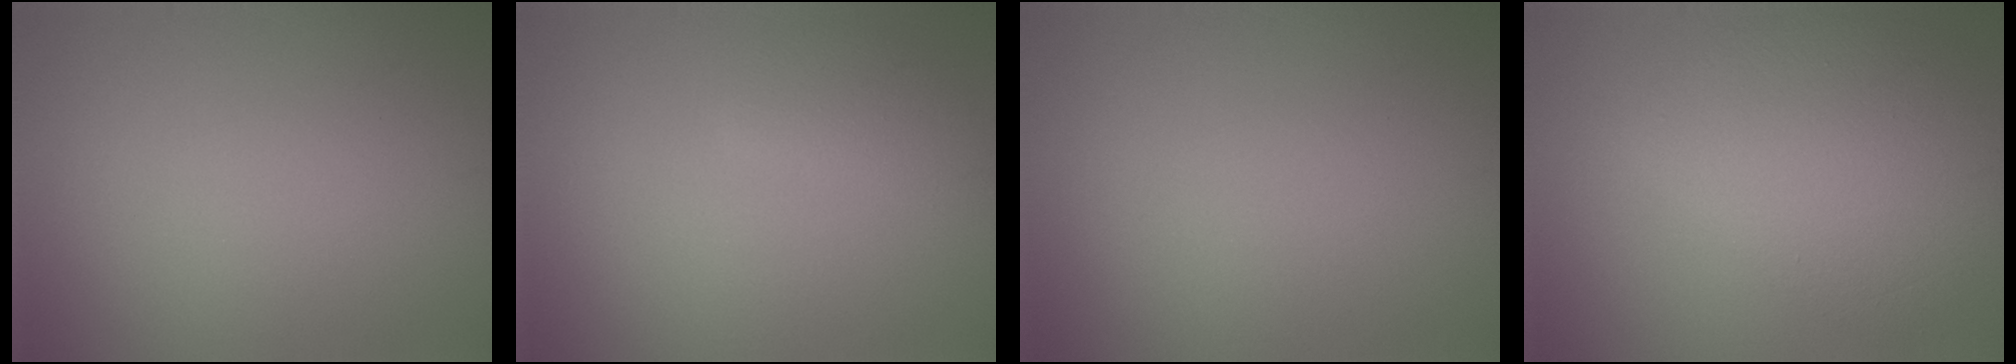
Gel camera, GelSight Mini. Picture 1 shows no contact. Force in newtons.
{"total": 2.2, "press": 2.1, "slide": 0.2}
{"total": 0.0}
{"total": 7.3, "press": 7.3, "slide": 0.2}